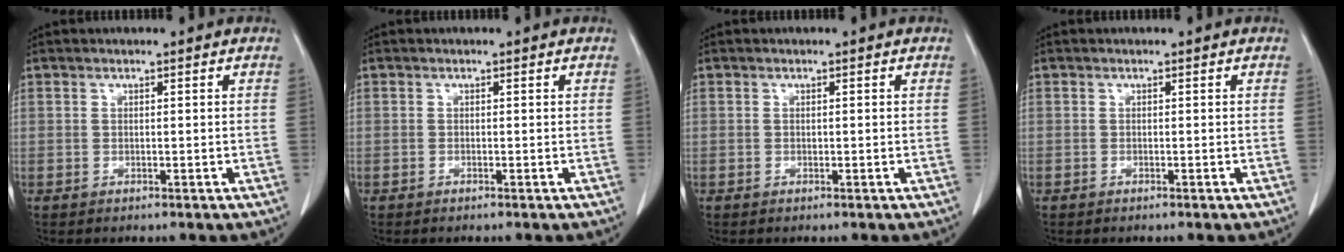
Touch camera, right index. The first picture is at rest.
{"total": 0.0}
{"total": 0.0}
{"total": 0.0}